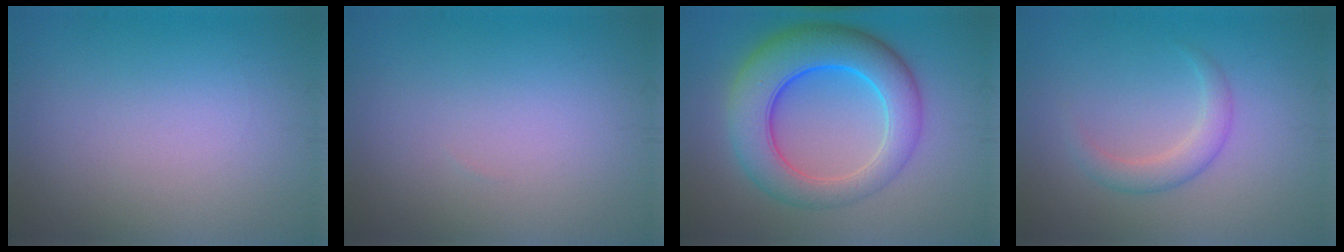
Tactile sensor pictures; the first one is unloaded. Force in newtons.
{"total": 0.0}
{"total": 9.0, "press": 9.0, "slide": 0.3}
{"total": 2.3, "press": 2.3, "slide": 0.2}